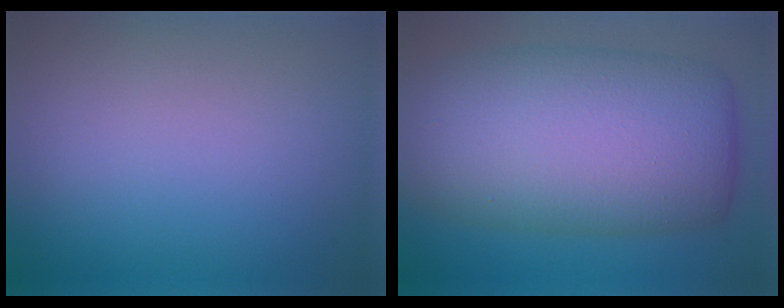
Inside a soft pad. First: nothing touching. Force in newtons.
{"total": 13.3, "press": 13.3, "slide": 0.3}